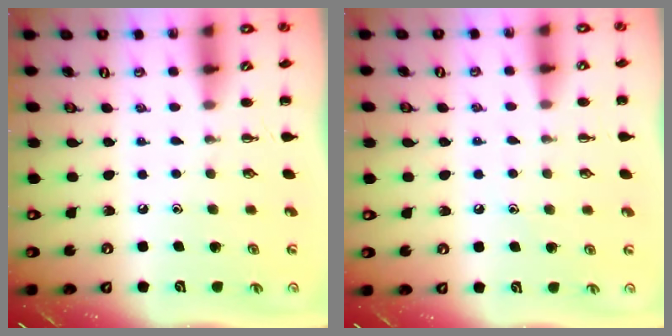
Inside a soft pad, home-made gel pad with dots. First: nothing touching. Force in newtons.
{"total": 6.6, "press": 6.4, "slide": 1.6}